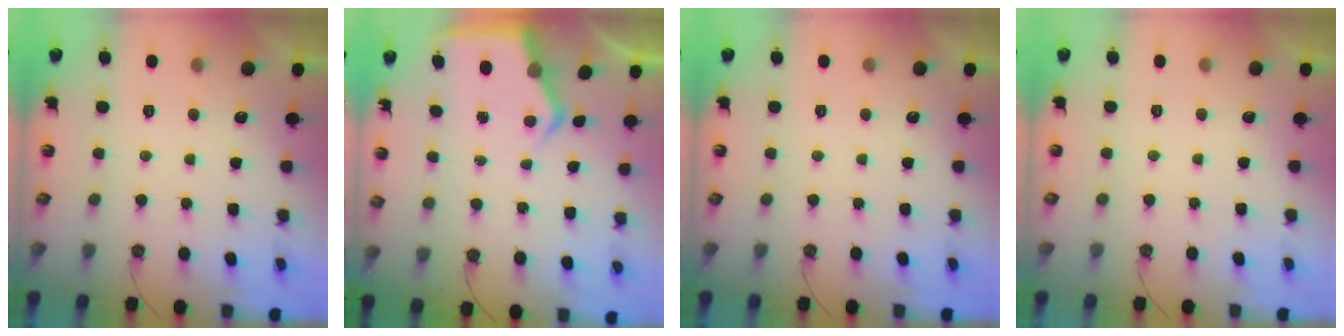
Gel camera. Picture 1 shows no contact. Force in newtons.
{"total": 4.8, "press": 4.8, "slide": 0.7}
{"total": 0.0}
{"total": 0.0}